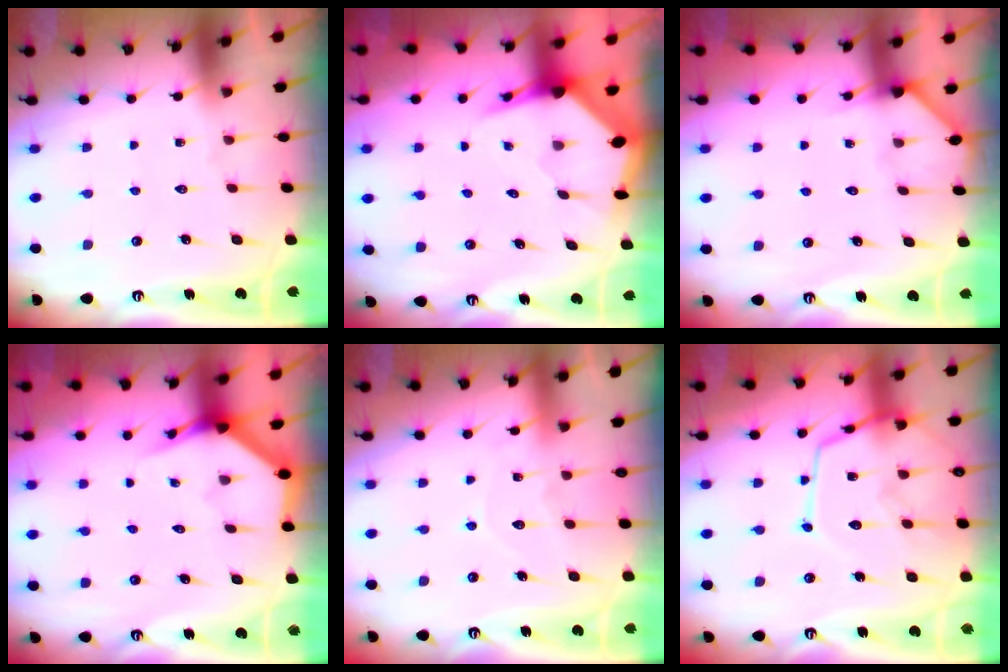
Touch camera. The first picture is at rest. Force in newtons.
{"total": 4.9, "press": 4.9, "slide": 0.6}
{"total": 3.5, "press": 3.5, "slide": 0.3}
{"total": 3.7, "press": 3.7, "slide": 0.4}
{"total": 7.8, "press": 7.7, "slide": 0.7}
{"total": 15.2, "press": 15.1, "slide": 1.4}